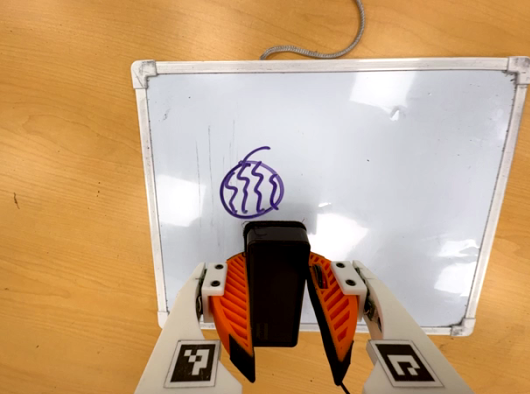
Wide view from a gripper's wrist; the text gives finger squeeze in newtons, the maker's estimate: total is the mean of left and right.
{"total": 6.2, "left": 4.8, "right": 7.7}